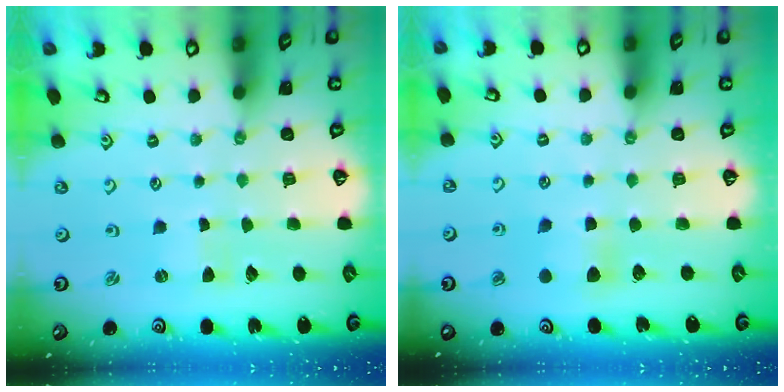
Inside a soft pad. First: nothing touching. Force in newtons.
{"total": 5.2, "press": 5.1, "slide": 0.7}